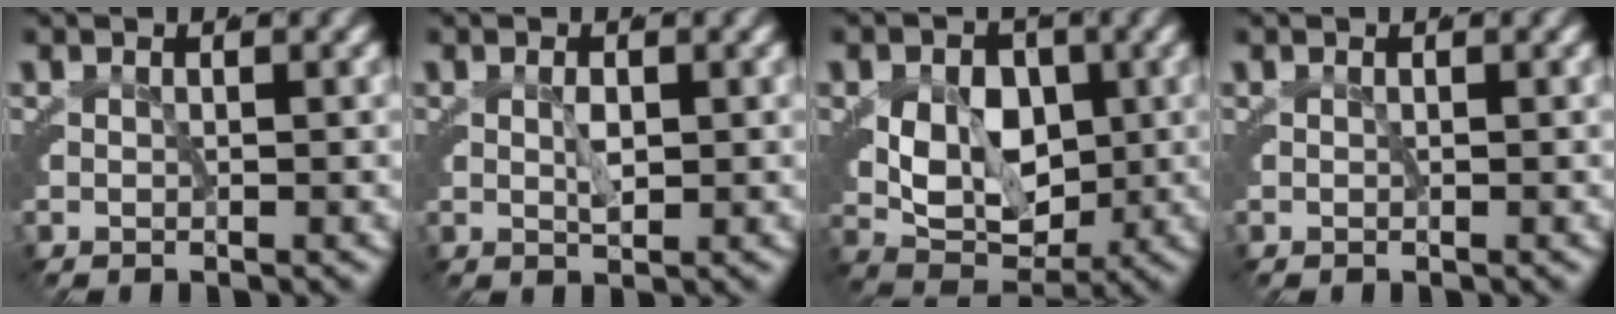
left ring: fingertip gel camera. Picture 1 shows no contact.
{"total": 1.2, "force": [0.0, 0.3, 1.1], "torque": [-0.017, -0.005, 0.005]}
{"total": 8.8, "force": [0.4, 6.7, 5.8], "torque": [-0.093, -0.027, 0.013]}
{"total": 0.0}